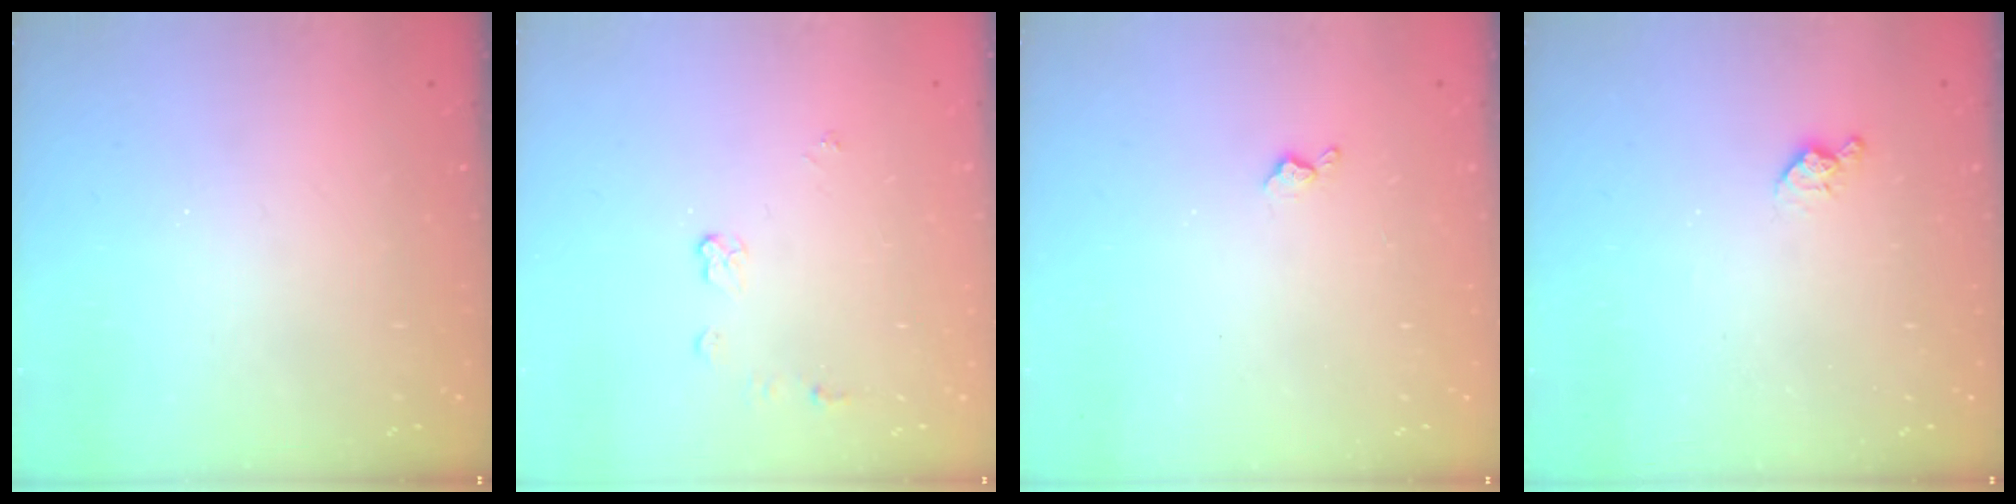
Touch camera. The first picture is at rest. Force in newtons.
{"total": 5.4, "press": 5.4, "slide": 0.1}
{"total": 3.6, "press": 3.5, "slide": 0.6}
{"total": 4.7, "press": 4.7, "slide": 0.7}